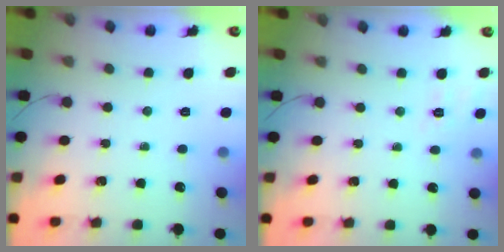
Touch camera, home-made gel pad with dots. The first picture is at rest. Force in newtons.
{"total": 6.7, "press": 6.4, "slide": 2.0}